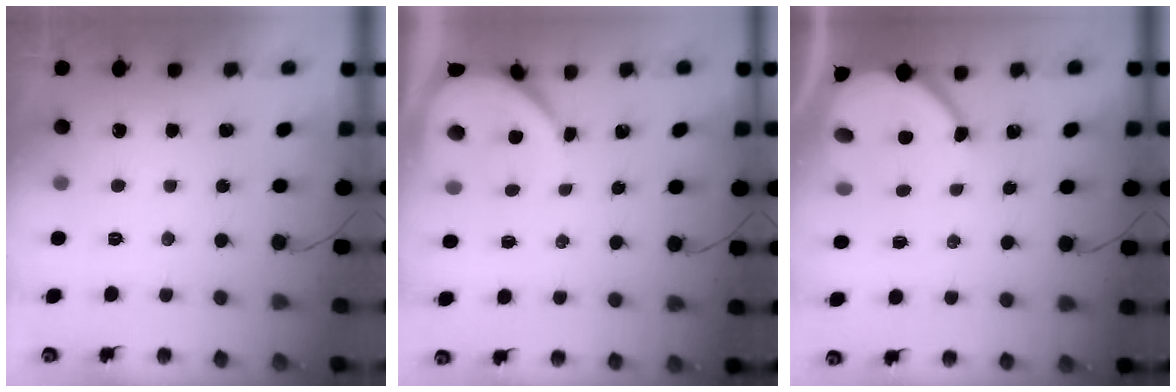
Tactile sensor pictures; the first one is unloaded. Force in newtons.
{"total": 3.7, "press": 3.7, "slide": 0.4}
{"total": 6.6, "press": 6.6, "slide": 0.6}